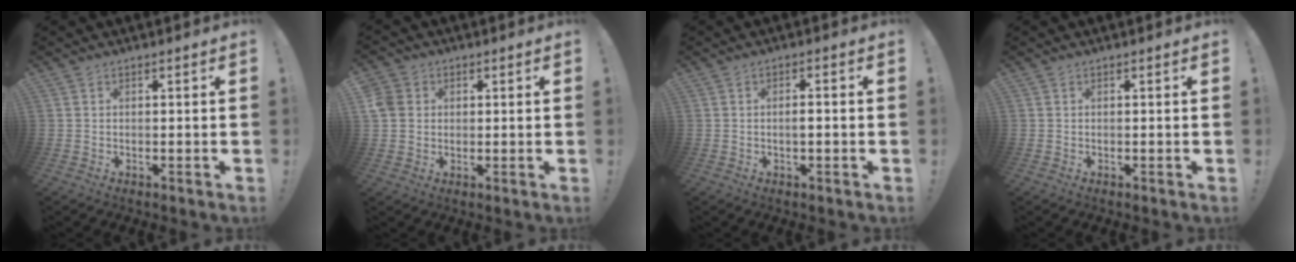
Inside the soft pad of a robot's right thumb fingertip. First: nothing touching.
{"total": 6.0, "force": [1.4, 5.4, 2.3], "torque": [-0.042, 0.007, 0.029]}
{"total": 2.1, "force": [-0.8, 0.3, 2.0], "torque": [-0.029, 0.002, -0.016]}
{"total": 0.0}